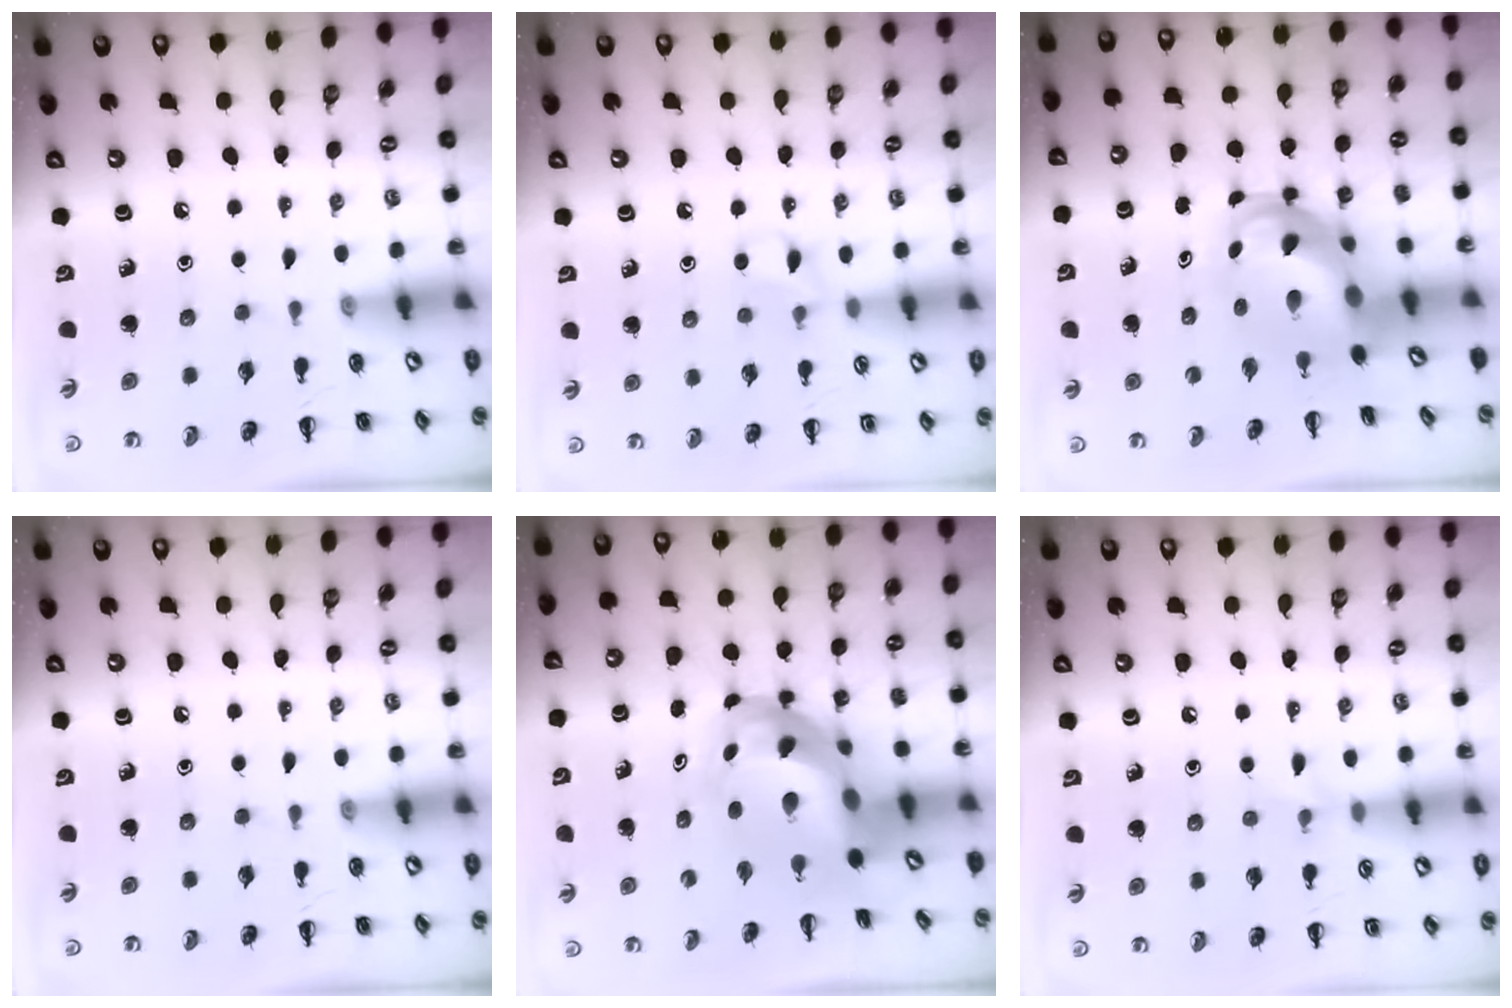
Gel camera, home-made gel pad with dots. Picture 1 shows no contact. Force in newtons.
{"total": 6.4, "press": 6.1, "slide": 1.9}
{"total": 5.7, "press": 5.4, "slide": 1.8}
{"total": 0.0}
{"total": 8.0, "press": 7.6, "slide": 2.4}
{"total": 4.5, "press": 4.2, "slide": 1.5}